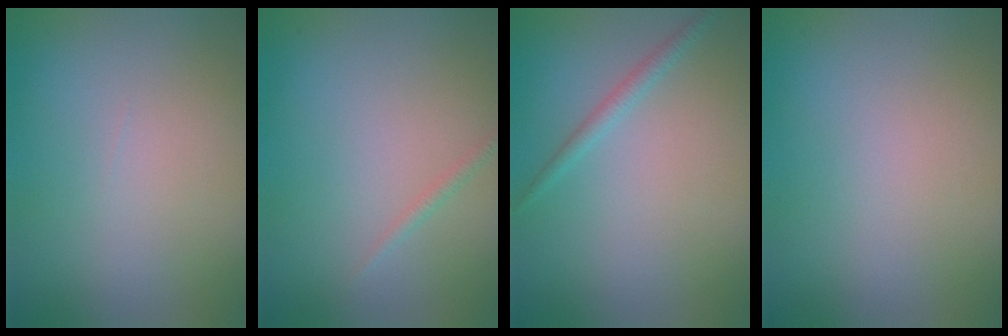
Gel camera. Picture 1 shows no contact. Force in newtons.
{"total": 0.7, "press": 0.7, "slide": 0.1}
{"total": 1.3, "press": 1.3, "slide": 0.0}
{"total": 0.0}